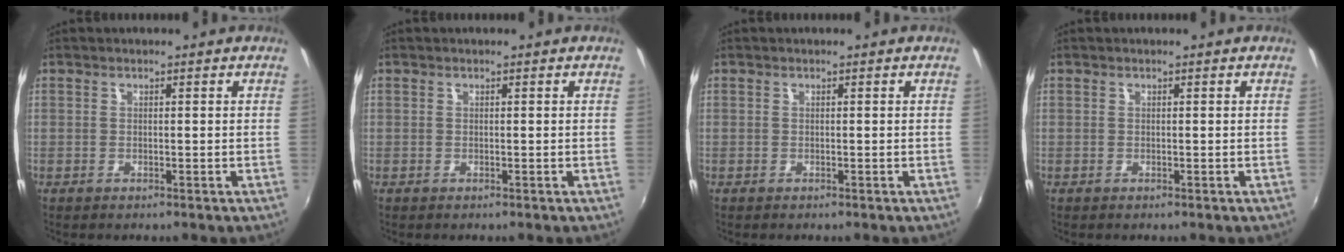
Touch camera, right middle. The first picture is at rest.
{"total": 0.0}
{"total": 0.0}
{"total": 0.0}